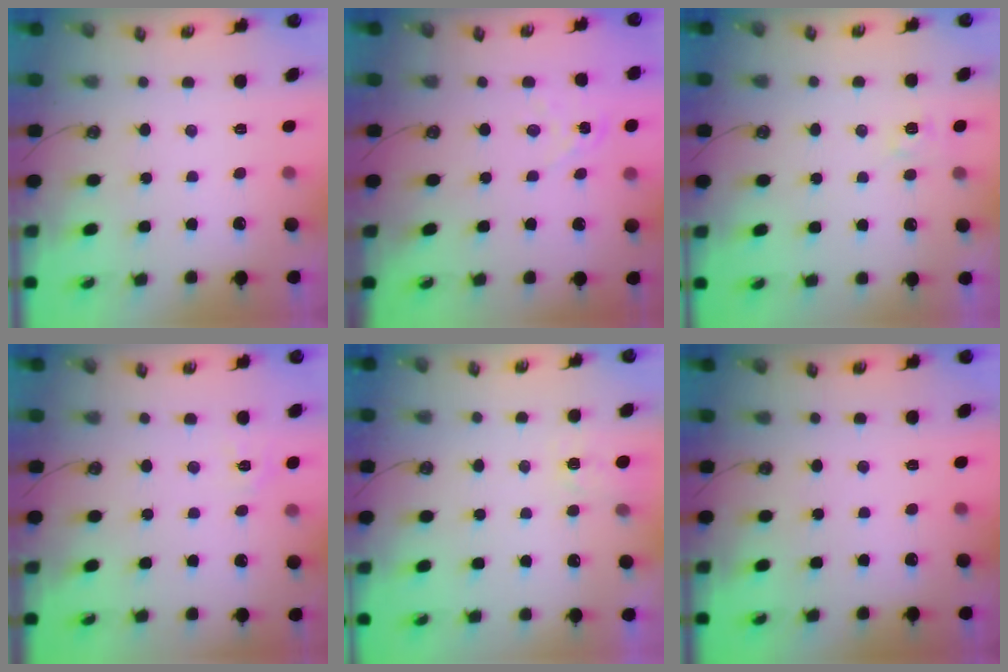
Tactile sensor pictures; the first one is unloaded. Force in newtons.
{"total": 1.3, "press": 1.3, "slide": 0.2}
{"total": 2.7, "press": 2.6, "slide": 0.3}
{"total": 6.8, "press": 6.8, "slide": 0.7}
{"total": 2.9, "press": 2.9, "slide": 0.5}
{"total": 0.0}